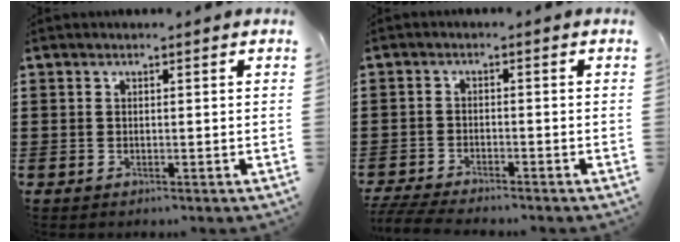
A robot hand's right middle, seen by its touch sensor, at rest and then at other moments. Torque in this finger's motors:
{"motor_torque": [1.48, -0.65, 0.05, 0.03]}